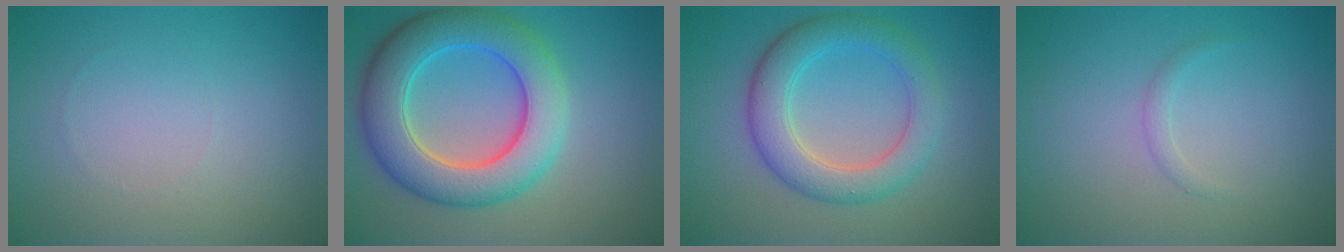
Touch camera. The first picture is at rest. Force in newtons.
{"total": 8.5, "press": 8.5, "slide": 0.3}
{"total": 5.3, "press": 5.3, "slide": 0.1}
{"total": 0.8, "press": 0.8, "slide": 0.1}